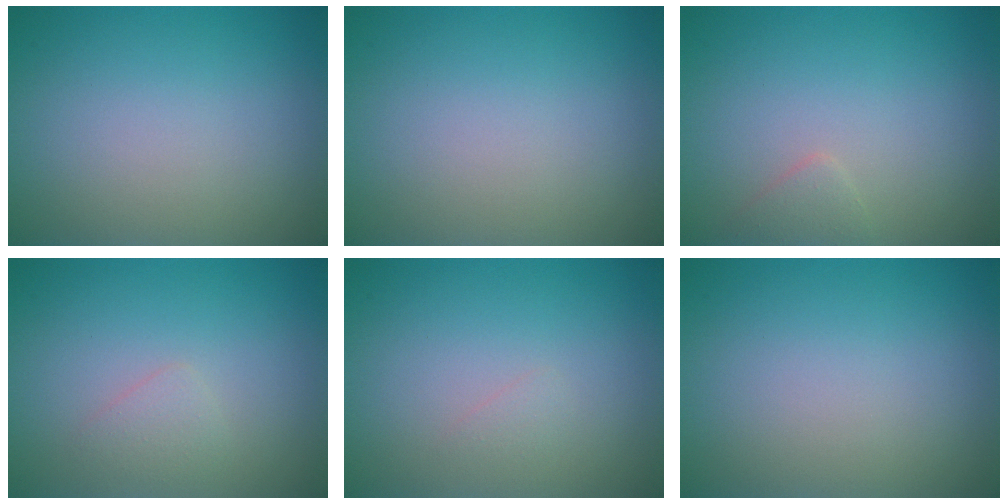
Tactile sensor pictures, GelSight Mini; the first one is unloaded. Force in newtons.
{"total": 0.0}
{"total": 1.1, "press": 1.1, "slide": 0.1}
{"total": 1.1, "press": 1.1, "slide": 0.1}
{"total": 0.6, "press": 0.6, "slide": 0.0}
{"total": 0.0}